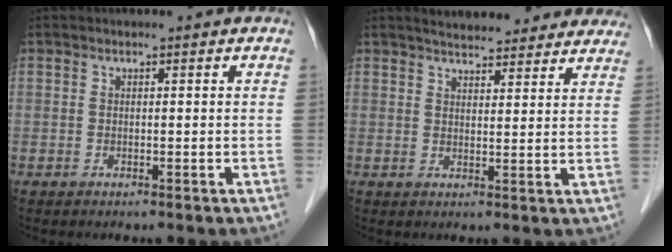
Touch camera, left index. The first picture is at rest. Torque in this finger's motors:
{"motor_torque": [0.24, -0.22, 0.43, 0.06]}